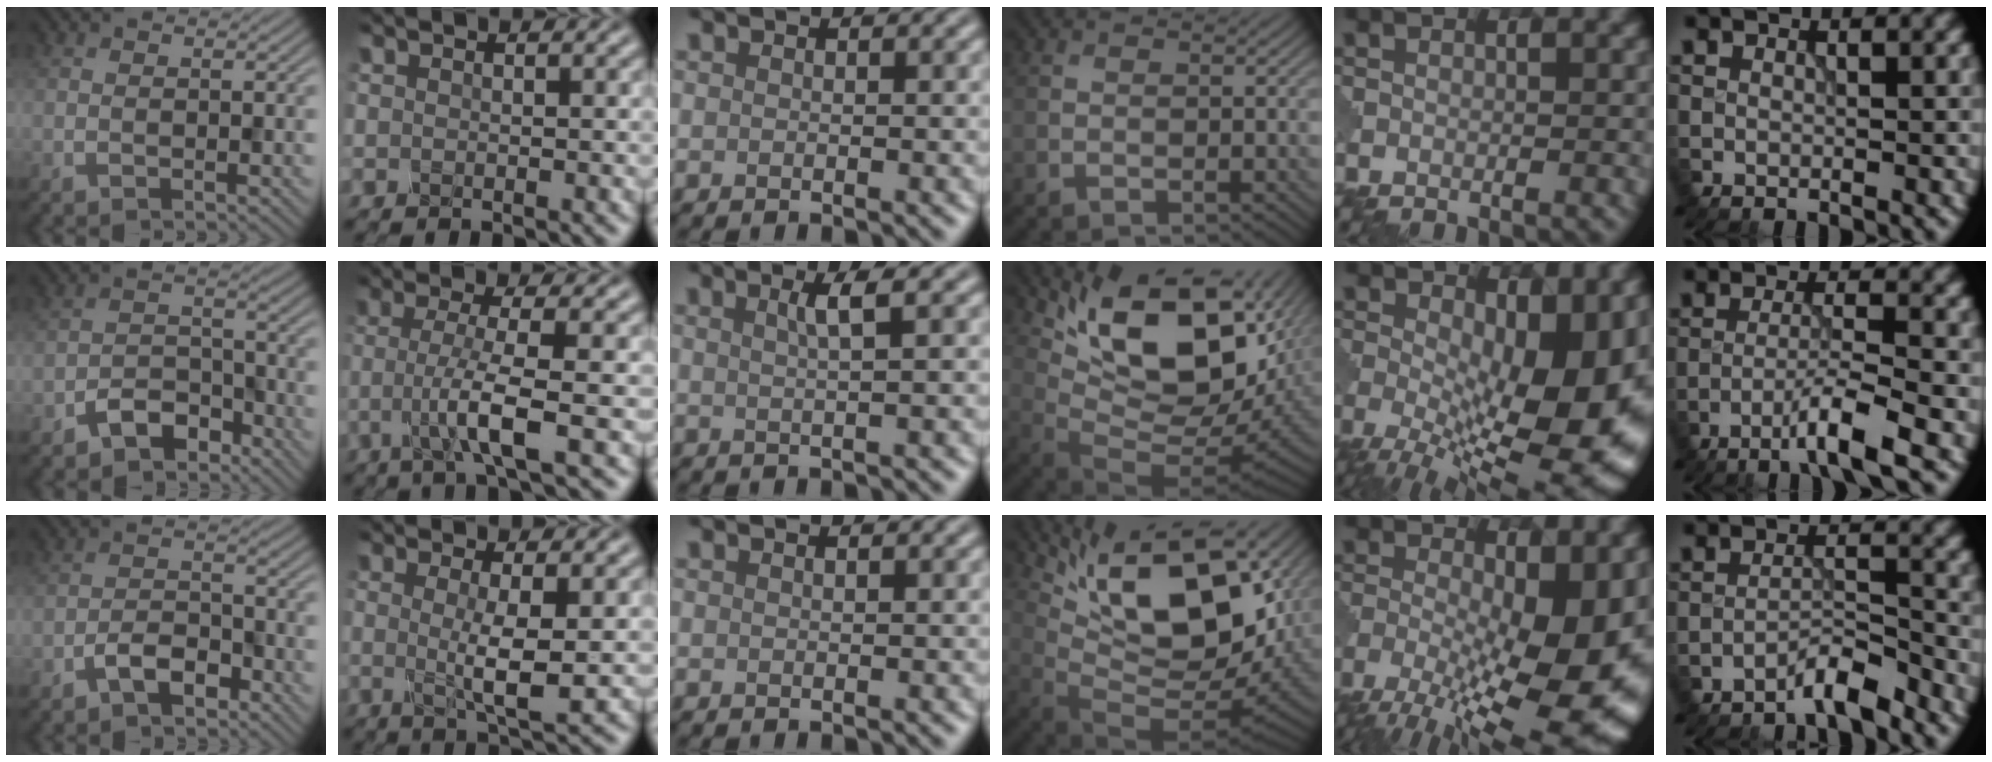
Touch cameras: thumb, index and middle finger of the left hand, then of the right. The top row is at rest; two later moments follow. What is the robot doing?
{"motion": "disassemble", "object": "glue stick"}